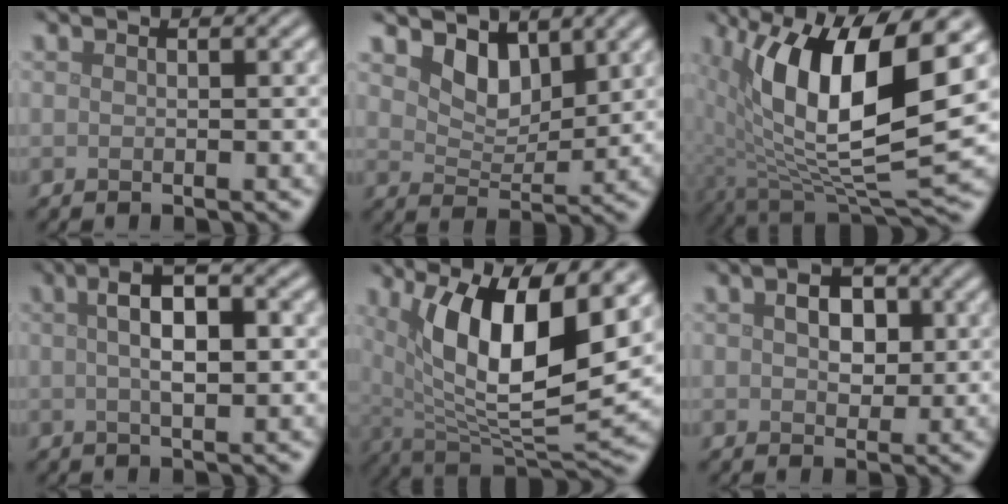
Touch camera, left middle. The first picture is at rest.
{"total": 3.4, "force": [2.6, 1.7, 1.4], "torque": [-0.037, -0.013, 0.040]}
{"total": 13.0, "force": [3.5, 5.2, 11.4], "torque": [-0.207, -0.017, 0.069]}
{"total": 5.6, "force": [1.2, 1.8, 5.1], "torque": [-0.081, 0.011, 0.015]}
{"total": 11.4, "force": [4.2, 3.7, 9.9], "torque": [-0.161, -0.007, 0.073]}
{"total": 3.1, "force": [0.6, 2.1, 2.2], "torque": [-0.040, 0.002, 0.006]}